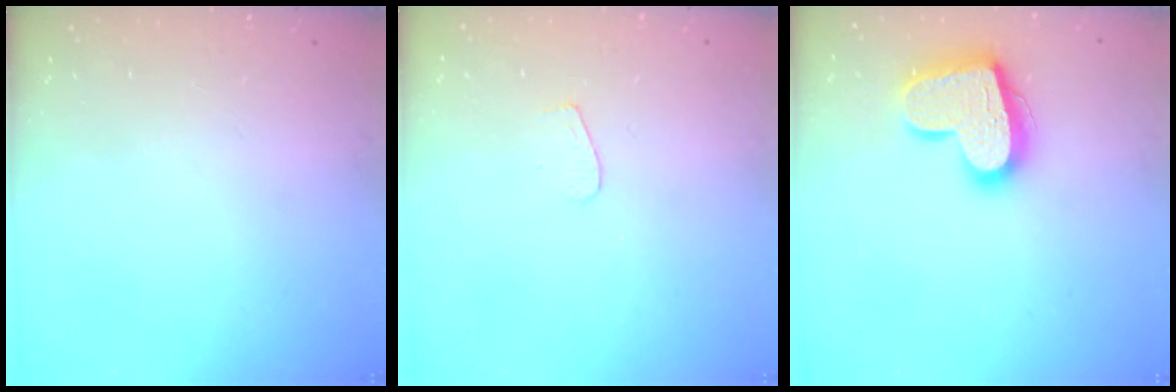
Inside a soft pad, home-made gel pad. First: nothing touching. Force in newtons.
{"total": 3.6, "press": 3.6, "slide": 0.3}
{"total": 17.4, "press": 17.3, "slide": 1.4}